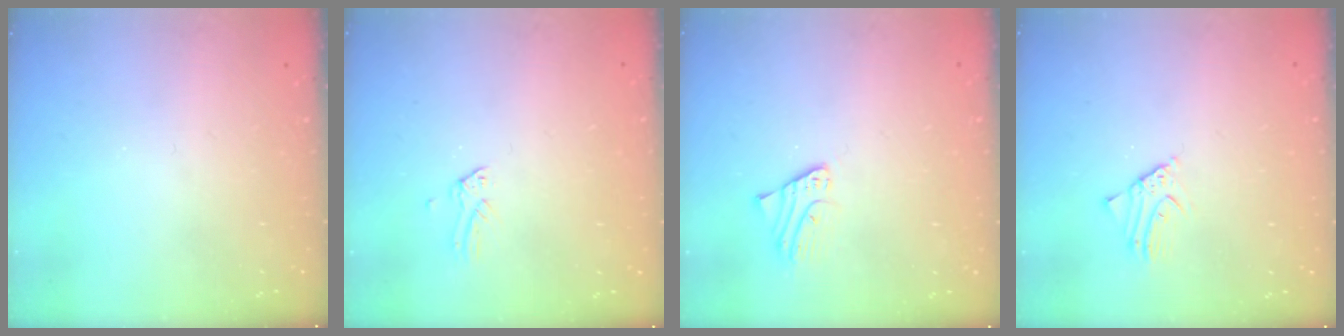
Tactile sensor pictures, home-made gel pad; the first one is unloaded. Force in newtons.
{"total": 0.0}
{"total": 2.0, "press": 2.0, "slide": 0.1}
{"total": 2.6, "press": 2.6, "slide": 0.3}